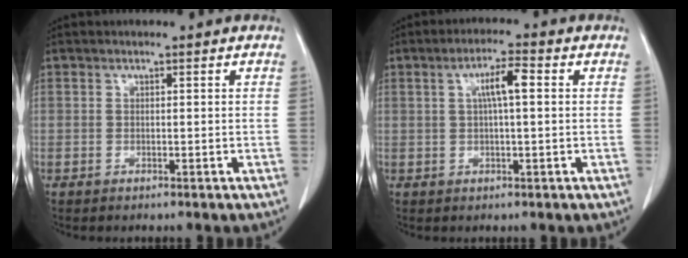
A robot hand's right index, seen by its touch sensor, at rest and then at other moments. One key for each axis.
{"total": 4.7, "fx": 1.0, "fy": 0.6, "fz": 4.5, "tx": -0.082, "ty": 0.010, "tz": 0.016}